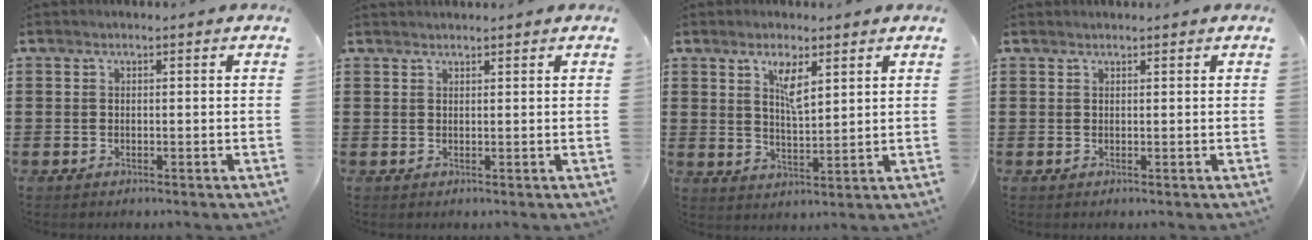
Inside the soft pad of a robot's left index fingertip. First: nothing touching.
{"total": 0.9, "force": [0.9, 0.1, 0.0], "torque": [-0.003, -0.001, 0.019]}
{"total": 4.8, "force": [2.8, 1.5, 3.7], "torque": [-0.072, 0.002, 0.046]}
{"total": 0.5, "force": [0.5, 0.1, 0.0], "torque": [-0.002, 0.000, 0.011]}